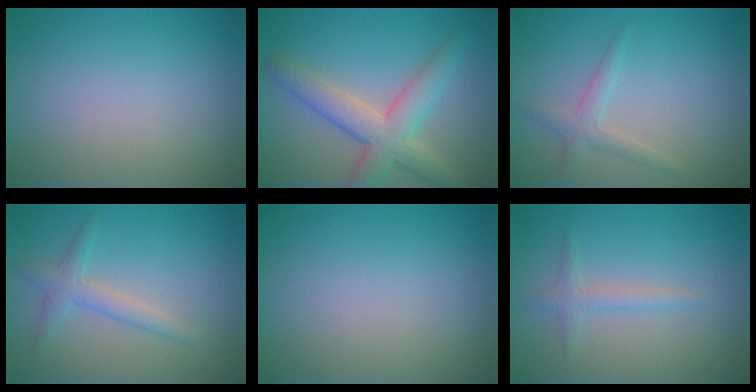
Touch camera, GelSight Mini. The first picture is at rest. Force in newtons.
{"total": 5.4, "press": 5.4, "slide": 0.4}
{"total": 1.8, "press": 1.8, "slide": 0.1}
{"total": 2.2, "press": 2.2, "slide": 0.1}
{"total": 0.0}
{"total": 1.5, "press": 1.5, "slide": 0.1}